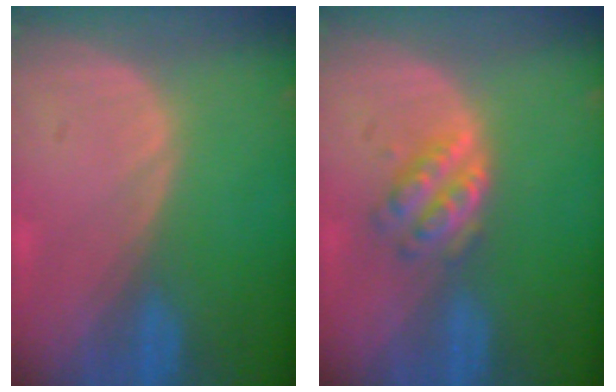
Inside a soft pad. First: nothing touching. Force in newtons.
{"total": 4.9, "press": 4.3, "slide": 2.3}